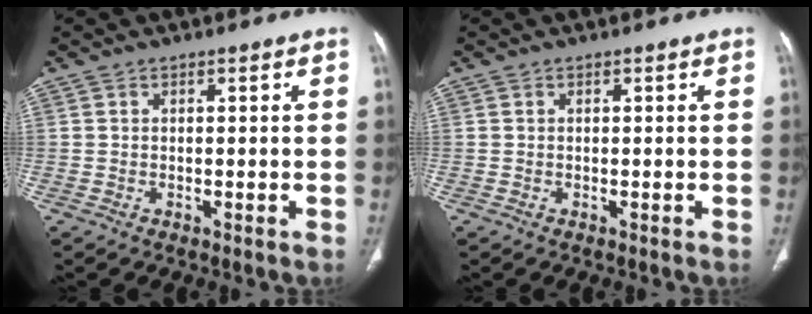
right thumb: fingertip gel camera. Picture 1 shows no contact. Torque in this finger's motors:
{"motor_torque": [0.00, 0.01, -0.01, 0.01, 0.00]}